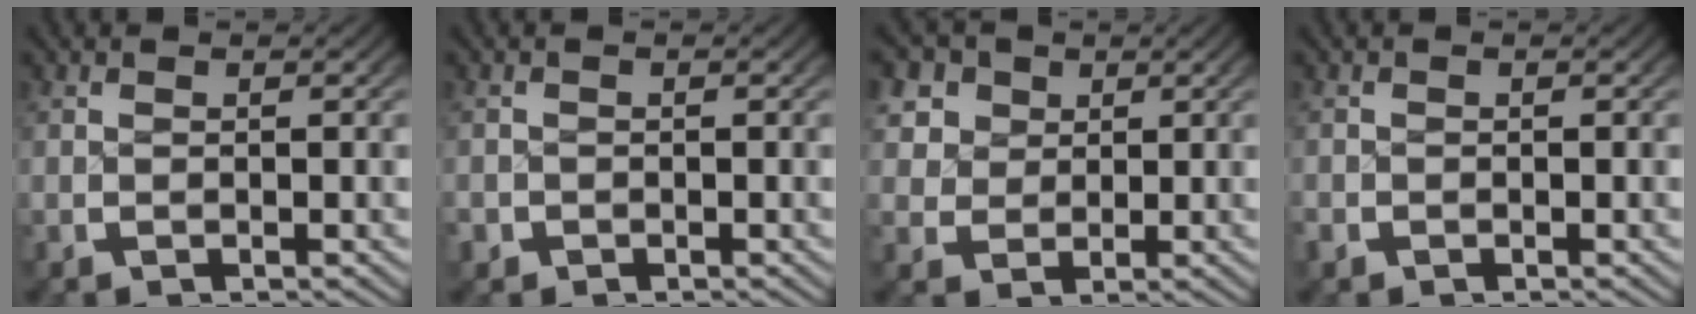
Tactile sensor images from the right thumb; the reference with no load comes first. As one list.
[{"total": 1.2, "force": [-0.7, 0.9, 0.0], "torque": [-0.003, -0.008, -0.012]}, {"total": 6.2, "force": [2.3, 5.2, 2.6], "torque": [-0.069, -0.010, 0.042]}, {"total": 0.9, "force": [-0.6, 0.7, 0.1], "torque": [-0.006, -0.004, -0.012]}]